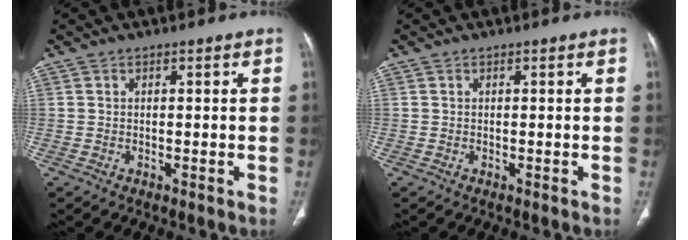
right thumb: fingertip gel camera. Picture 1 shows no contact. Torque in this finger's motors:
{"motor_torque": [0.00, 0.00, -0.28, 0.14, 0.03]}